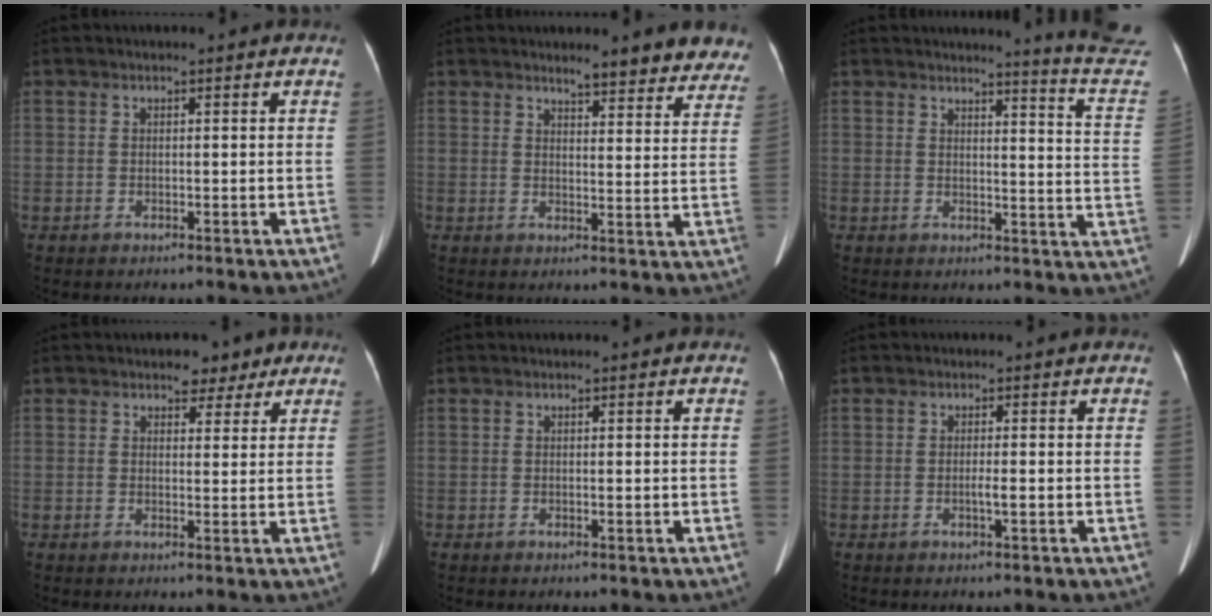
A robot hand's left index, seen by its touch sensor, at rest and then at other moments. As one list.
[{"total": 9.9, "force": [9.0, 1.8, 3.6], "torque": [-0.017, -0.015, 0.089]}, {"total": 12.4, "force": [12.0, -2.9, 0.6], "torque": [-0.013, -0.141, 0.117]}, {"total": 3.7, "force": [2.5, 2.4, 1.4], "torque": [-0.007, 0.009, 0.035]}, {"total": 0.0}, {"total": 1.1, "force": [-0.7, -0.2, 0.9], "torque": [-0.022, -0.001, -0.007]}]